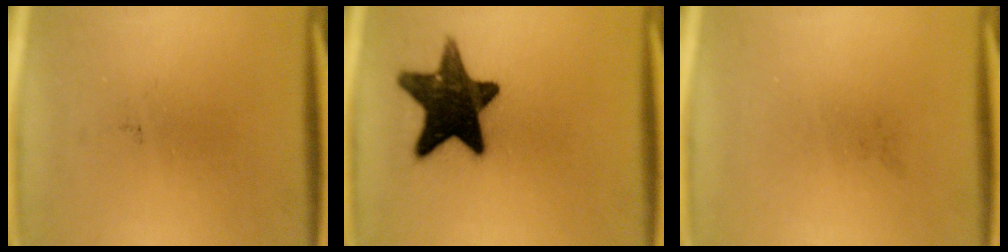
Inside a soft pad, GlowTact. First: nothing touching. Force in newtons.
{"total": 15.2}
{"total": 0.0}